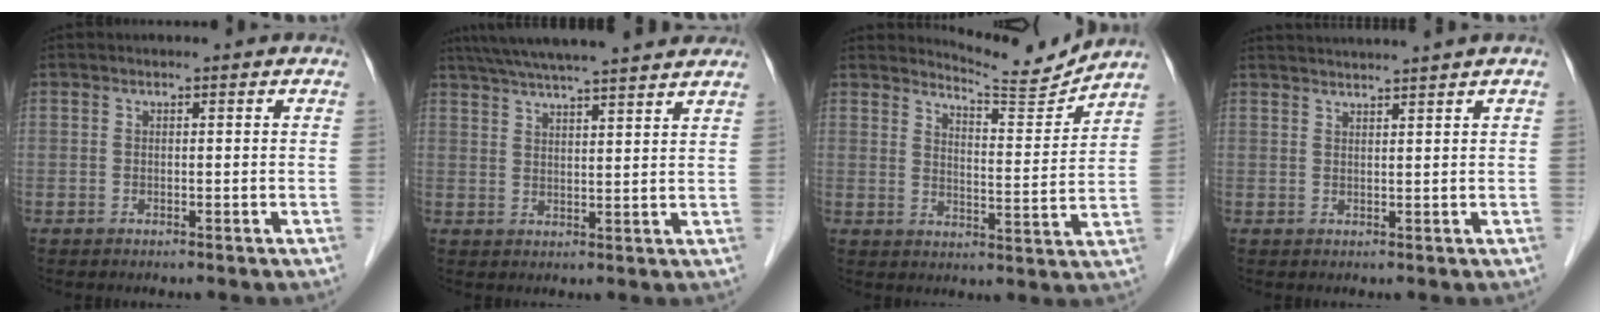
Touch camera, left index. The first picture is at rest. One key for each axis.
{"total": 17.7, "fx": 15.5, "fy": 1.0, "fz": 8.5, "tx": -0.144, "ty": 0.043, "tz": 0.217}
{"total": 7.3, "fx": 7.2, "fy": -0.9, "fz": -0.6, "tx": -0.012, "ty": -0.031, "tz": 0.110}
{"total": 5.5, "fx": 4.9, "fy": -1.7, "fz": 1.7, "tx": -0.021, "ty": 0.015, "tz": 0.073}